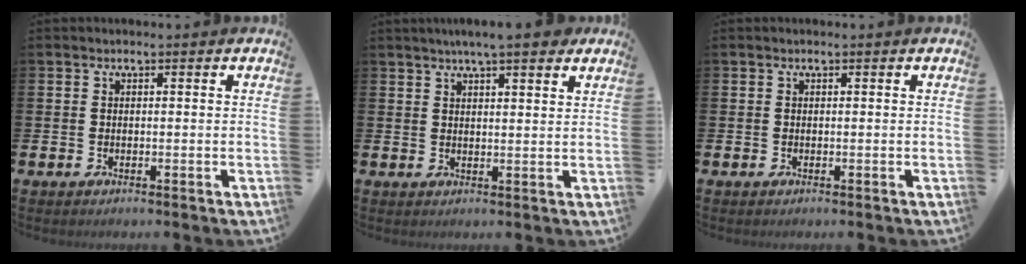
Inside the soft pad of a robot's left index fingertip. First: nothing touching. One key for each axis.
{"total": 5.0, "fx": 4.4, "fy": 0.2, "fz": 2.2, "tx": -0.040, "ty": -0.016, "tz": 0.076}
{"total": 0.0}